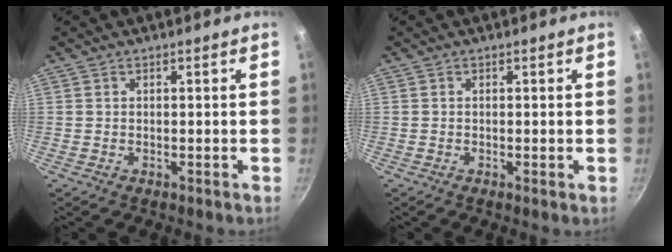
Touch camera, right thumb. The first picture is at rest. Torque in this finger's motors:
{"motor_torque": [-0.48, 0.21, -0.20, 0.02, -0.03]}